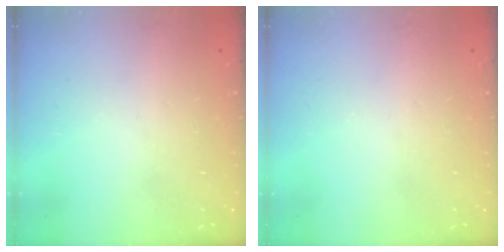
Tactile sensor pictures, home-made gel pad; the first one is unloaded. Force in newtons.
{"total": 0.0}